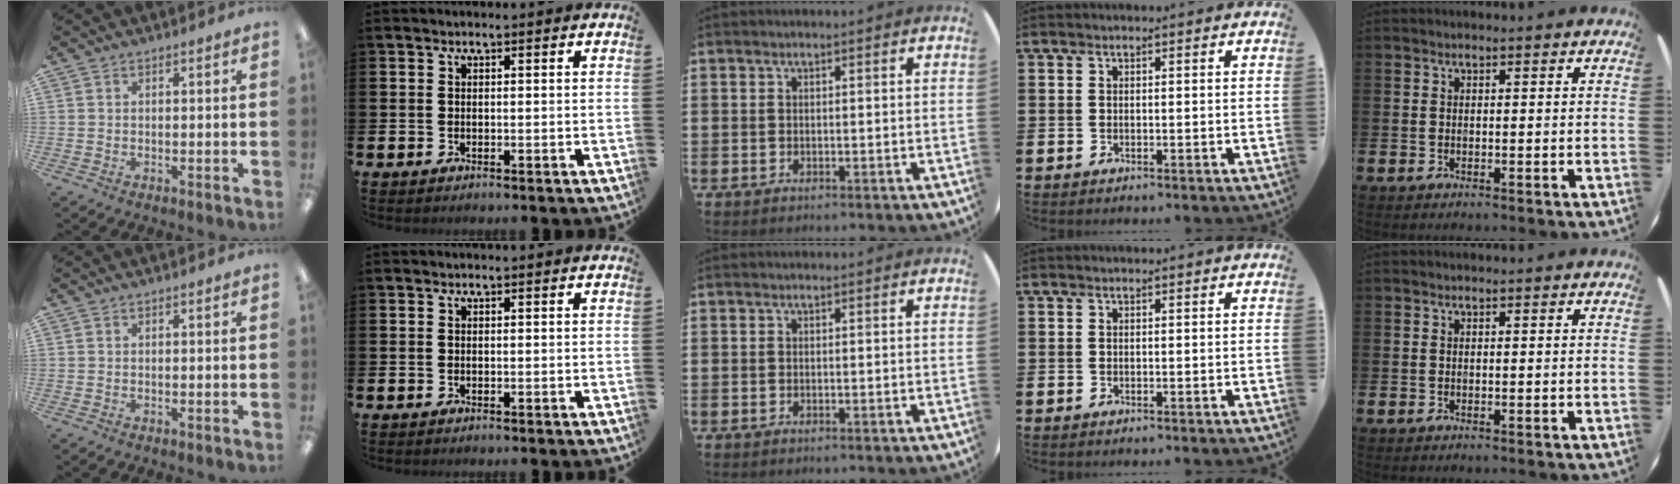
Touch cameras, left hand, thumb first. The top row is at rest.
{}